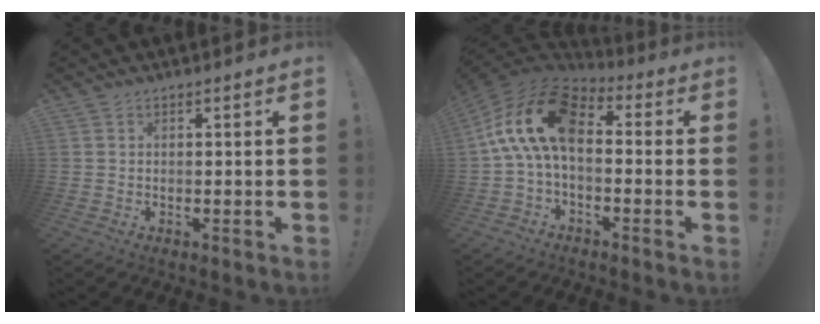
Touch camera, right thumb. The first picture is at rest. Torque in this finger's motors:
{"motor_torque": [2.56, 2.45, 1.07, -0.17, 0.23]}